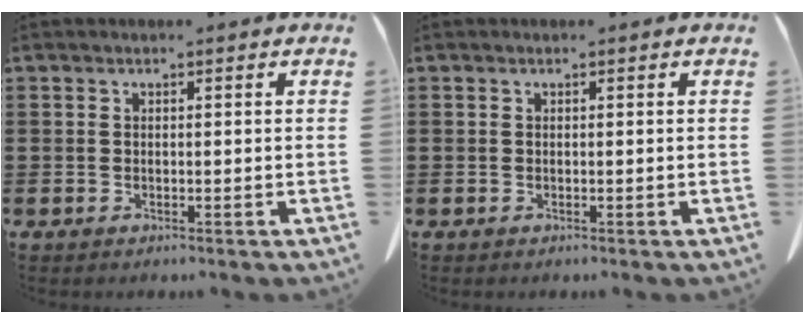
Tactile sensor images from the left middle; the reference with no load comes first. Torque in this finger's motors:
{"motor_torque": [0.00, 0.00, 0.00, 0.00]}